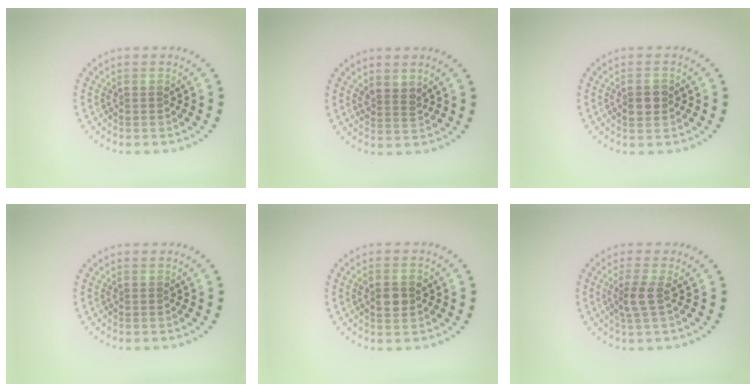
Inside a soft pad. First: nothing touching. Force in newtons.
{"total": 1.7, "press": 1.4, "slide": 1.0}
{"total": 2.2, "press": 2.2, "slide": 0.0}
{"total": 0.0}
{"total": 2.5, "press": 2.4, "slide": 0.3}
{"total": 2.1, "press": 1.6, "slide": 1.3}